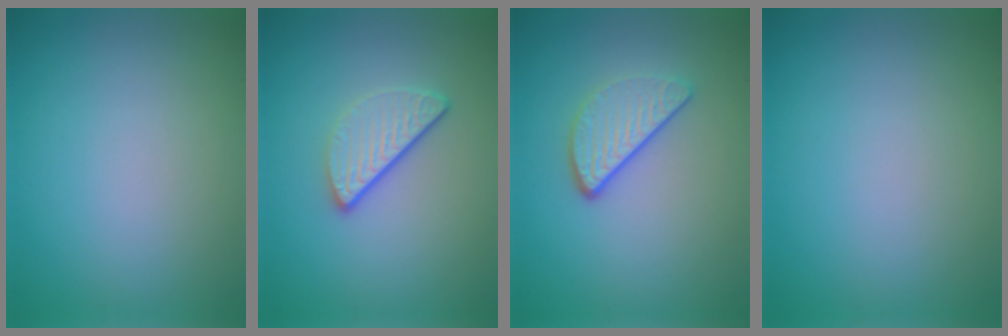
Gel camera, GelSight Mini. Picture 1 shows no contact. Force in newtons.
{"total": 3.2, "press": 2.5, "slide": 2.1}
{"total": 3.1, "press": 2.5, "slide": 1.8}
{"total": 0.0}